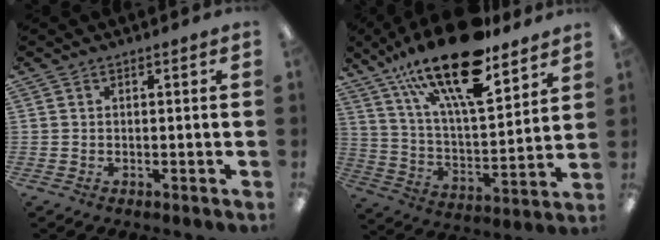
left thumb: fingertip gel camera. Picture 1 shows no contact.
{"total": 23.7, "force": [16.6, 7.8, 15.1], "torque": [-0.255, -0.099, 0.281]}